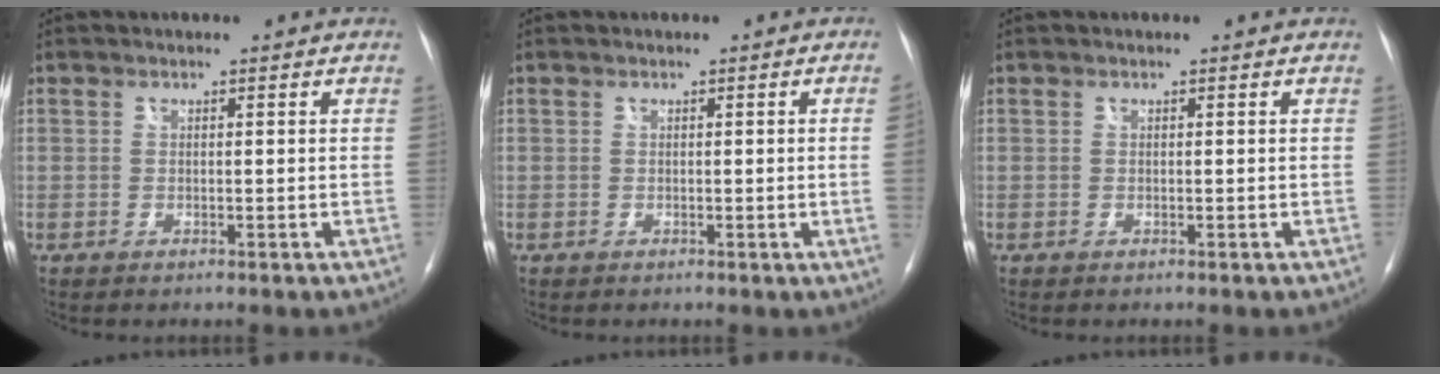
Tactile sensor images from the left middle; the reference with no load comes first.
{"total": 1.8, "force": [-0.2, -0.8, 1.7], "torque": [-0.020, -0.001, -0.001]}
{"total": 0.0}